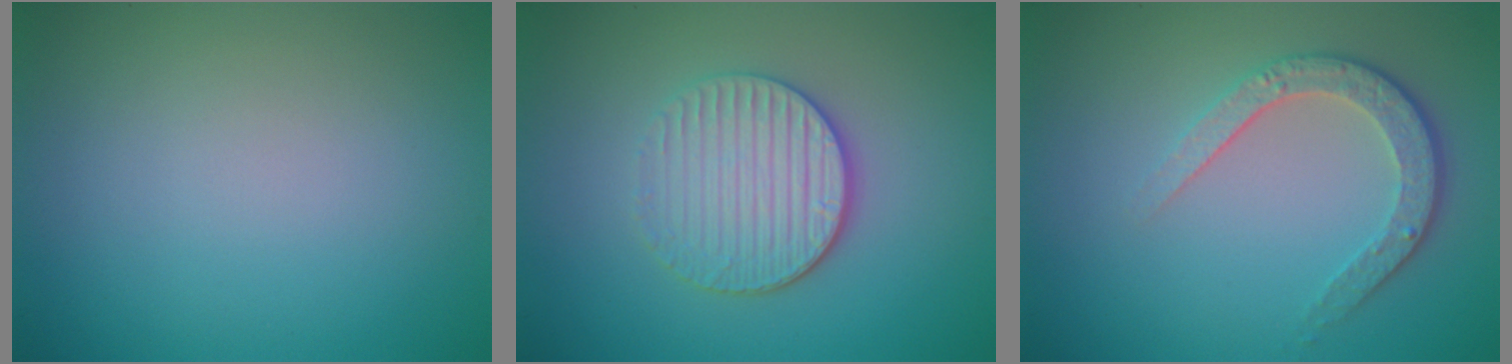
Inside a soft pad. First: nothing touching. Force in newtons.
{"total": 4.0, "press": 3.4, "slide": 2.0}
{"total": 3.5, "press": 2.8, "slide": 2.2}